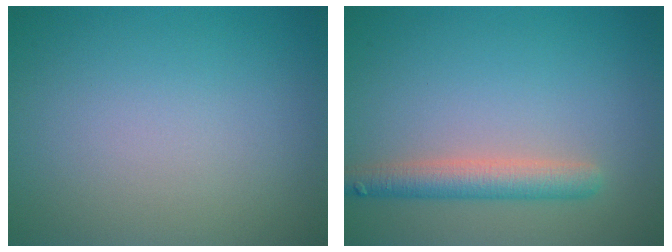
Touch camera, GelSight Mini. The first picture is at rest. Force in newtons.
{"total": 3.3, "press": 3.3, "slide": 0.2}